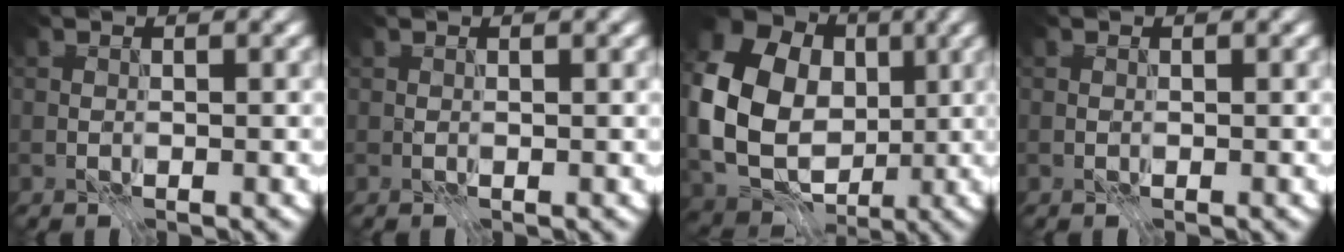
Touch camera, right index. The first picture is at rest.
{"total": 0.0}
{"total": 14.0, "force": [0.6, 11.6, 7.8], "torque": [-0.161, -0.007, 0.008]}
{"total": 0.0}